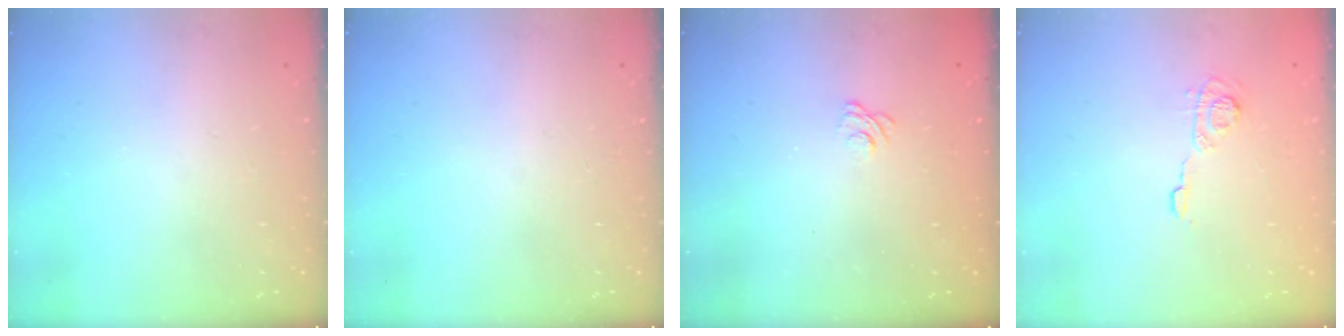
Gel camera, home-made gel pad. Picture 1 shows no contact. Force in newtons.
{"total": 0.0}
{"total": 2.1, "press": 1.8, "slide": 1.1}
{"total": 5.5, "press": 5.5, "slide": 0.5}